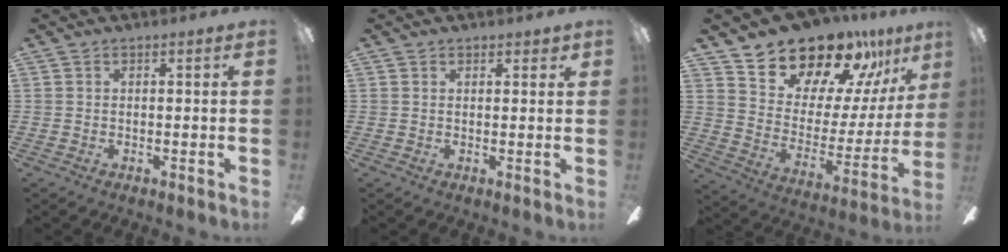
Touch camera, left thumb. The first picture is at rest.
{"total": 1.0, "force": [0.5, 0.5, 0.7], "torque": [-0.007, 0.002, 0.006]}
{"total": 17.9, "force": [16.1, 6.6, 4.3], "torque": [-0.093, -0.134, 0.289]}